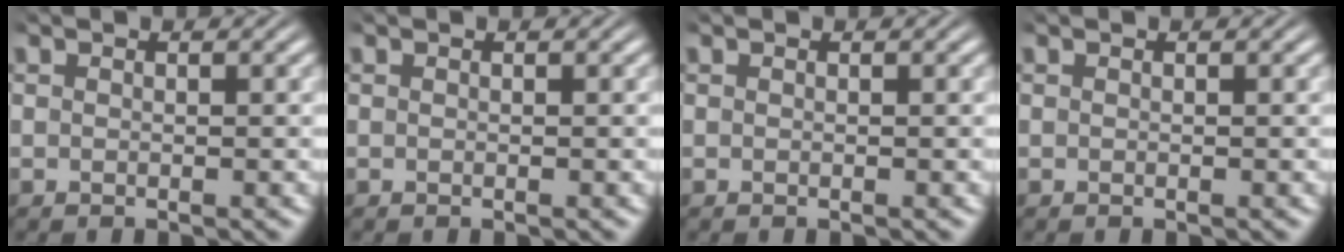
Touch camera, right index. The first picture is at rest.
{"total": 0.0}
{"total": 0.0}
{"total": 0.0}